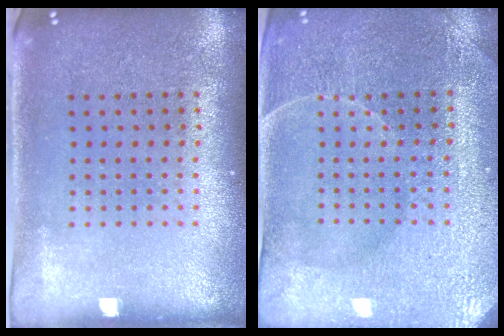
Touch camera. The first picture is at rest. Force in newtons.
{"total": 3.5, "press": 3.5, "slide": 0.6}